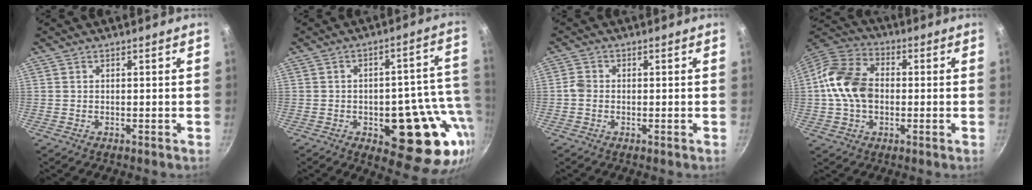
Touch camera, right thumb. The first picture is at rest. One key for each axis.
{"total": 20.2, "fx": -4.9, "fy": 9.6, "fz": 17.1, "tx": -0.148, "ty": 0.010, "tz": -0.060}
{"total": 2.0, "fx": -0.6, "fy": 1.6, "fz": 1.0, "tx": -0.020, "ty": 0.009, "tz": -0.017}
{"total": 13.2, "fx": -0.6, "fy": 9.9, "fz": 8.7, "tx": -0.131, "ty": 0.028, "tz": -0.032}